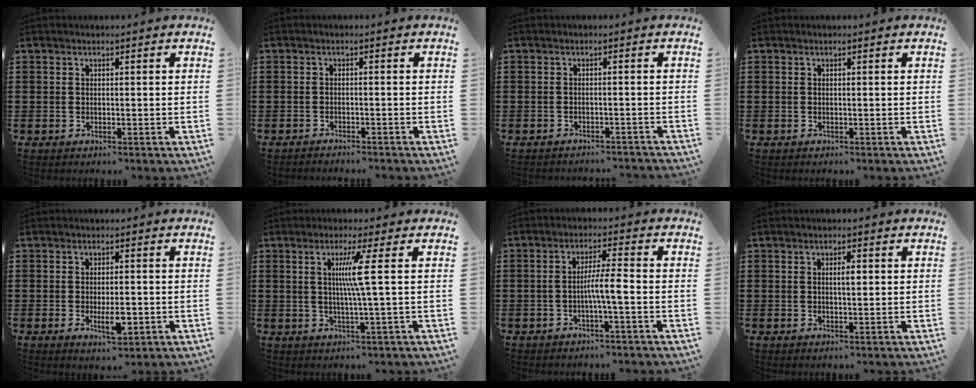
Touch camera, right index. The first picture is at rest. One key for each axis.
{"total": 1.2, "fx": -1.2, "fy": -0.1, "fz": 0.0, "tx": -0.004, "ty": 0.001, "tz": -0.024}
{"total": 1.5, "fx": -1.5, "fy": -0.1, "fz": 0.2, "tx": -0.006, "ty": 0.001, "tz": -0.031}
{"total": 0.0}
{"total": 4.5, "fx": -1.1, "fy": 1.7, "fz": 4.0, "tx": -0.064, "ty": 0.000, "tz": -0.022}
{"total": 5.6, "fx": 0.9, "fy": -1.2, "fz": 5.4, "tx": -0.106, "ty": -0.009, "tz": 0.008}
{"total": 4.5, "fx": -1.2, "fy": 0.3, "fz": 4.3, "tx": -0.079, "ty": 0.000, "tz": -0.025}
{"total": 2.2, "fx": 0.4, "fy": 0.6, "fz": 2.0, "tx": -0.040, "ty": 0.004, "tz": 0.005}